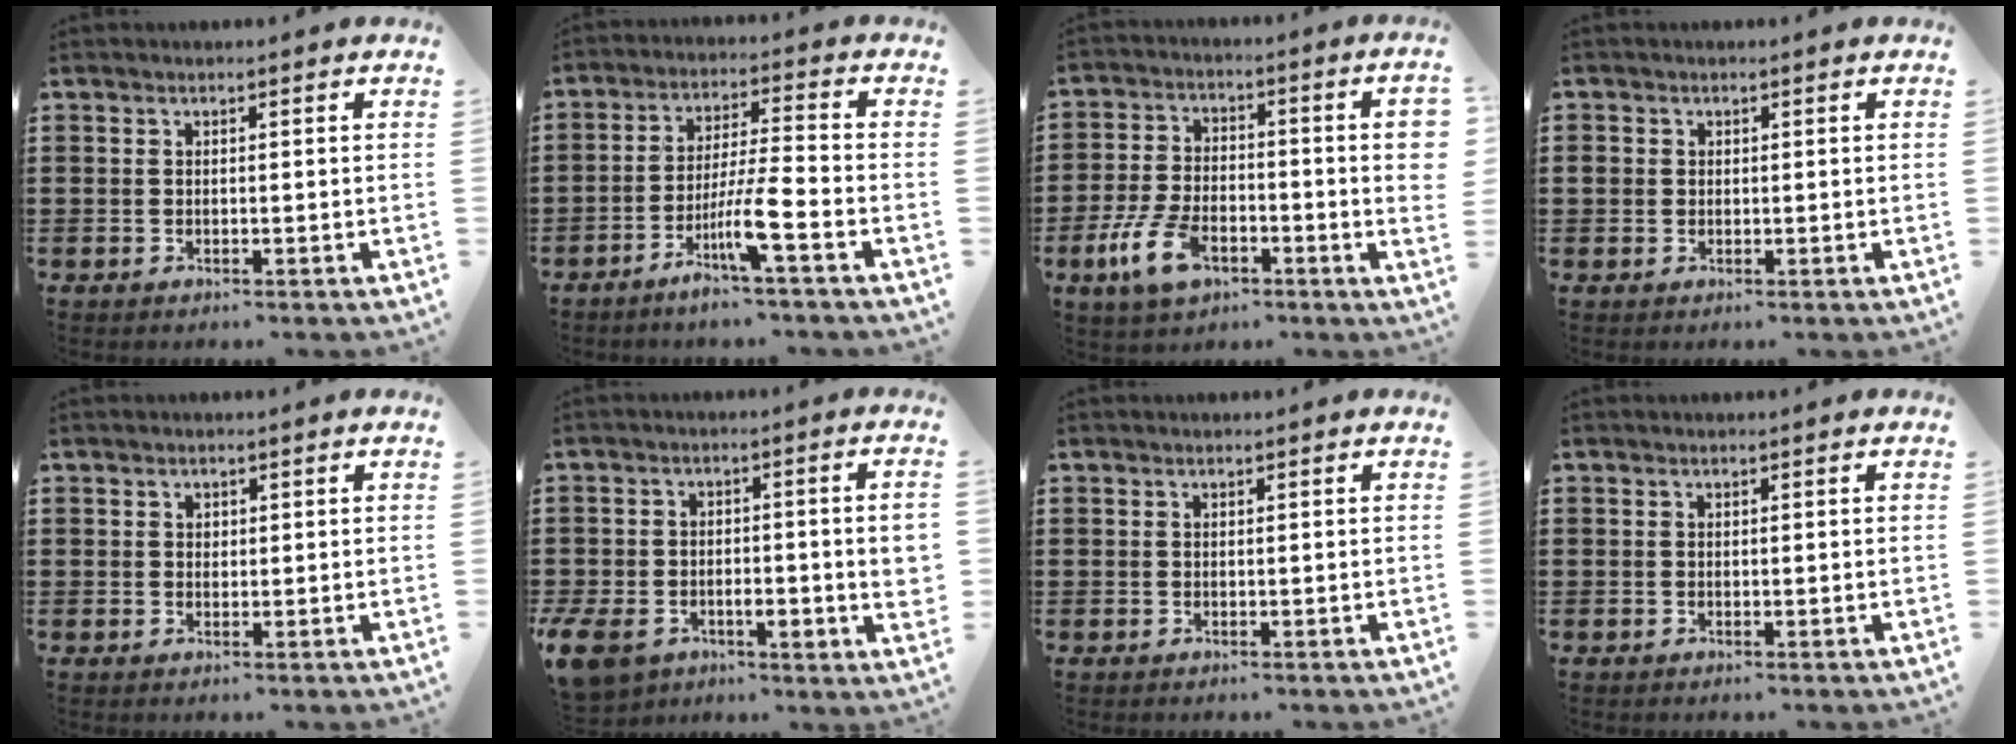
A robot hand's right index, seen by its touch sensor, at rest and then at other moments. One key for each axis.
{"total": 7.5, "fx": -4.0, "fy": 0.0, "fz": 6.4, "tx": -0.127, "ty": -0.010, "tz": -0.077}
{"total": 10.5, "fx": -3.8, "fy": 4.6, "fz": 8.7, "tx": -0.173, "ty": -0.004, "tz": -0.072}
{"total": 1.2, "fx": 0.1, "fy": 1.1, "fz": 0.4, "tx": -0.011, "ty": 0.007, "tz": 0.001}
{"total": 0.8, "fx": 0.4, "fy": 0.7, "fz": 0.3, "tx": -0.007, "ty": 0.004, "tz": 0.007}
{"total": 7.9, "fx": -2.4, "fy": 4.0, "fz": 6.3, "tx": -0.124, "ty": -0.003, "tz": -0.044}
{"total": 0.0}
{"total": 0.0}